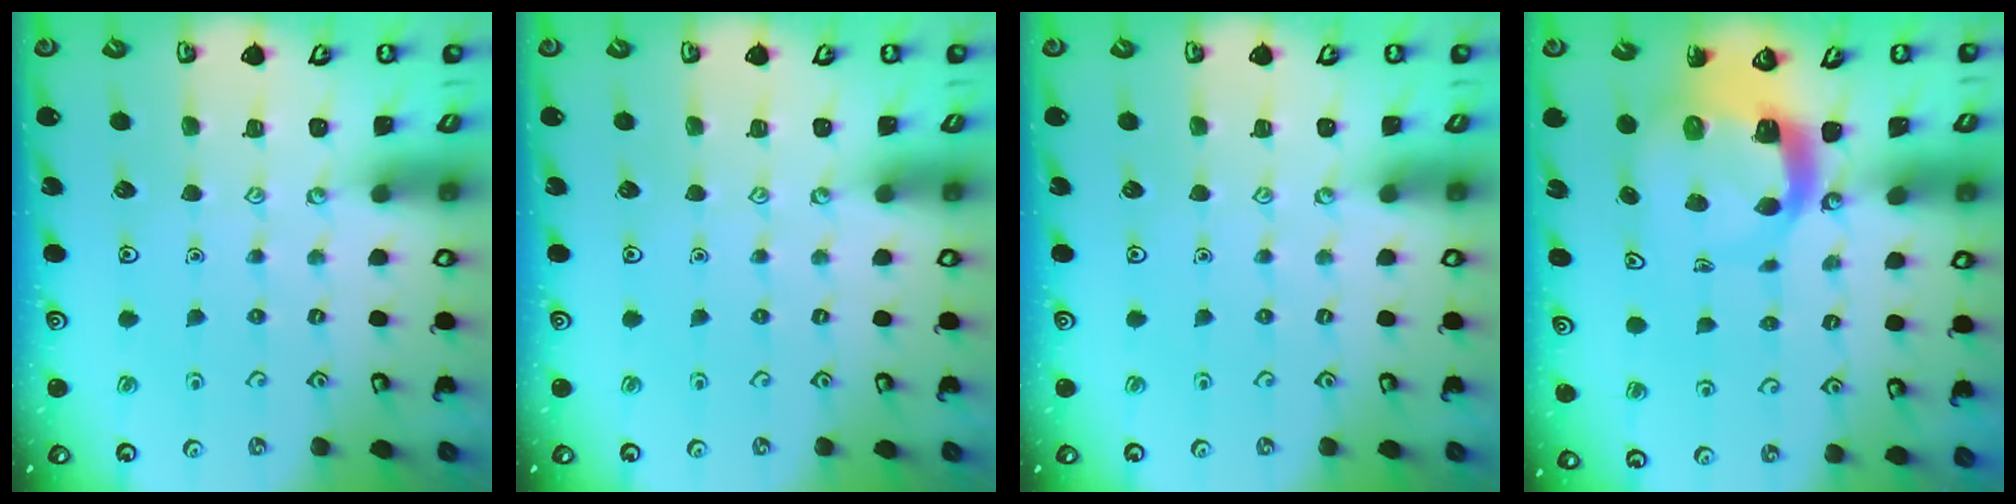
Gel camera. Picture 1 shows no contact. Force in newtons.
{"total": 0.0}
{"total": 0.0}
{"total": 6.2, "press": 6.1, "slide": 0.9}